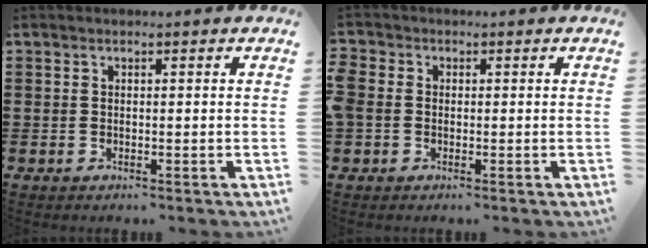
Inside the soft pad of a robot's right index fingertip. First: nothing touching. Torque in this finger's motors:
{"motor_torque": [1.09, 1.05, 0.40, 0.06]}